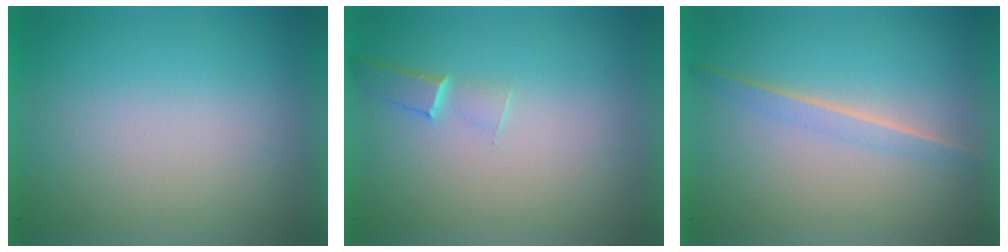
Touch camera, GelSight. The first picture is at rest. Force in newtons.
{"total": 1.1}
{"total": 1.4}